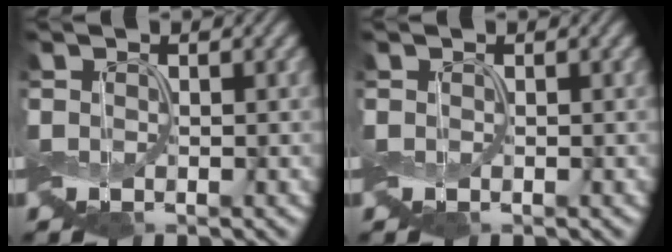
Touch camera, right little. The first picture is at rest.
{"total": 0.0}